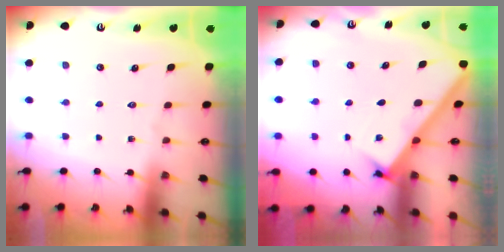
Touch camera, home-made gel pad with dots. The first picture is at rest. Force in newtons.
{"total": 2.7, "press": 2.6, "slide": 0.3}